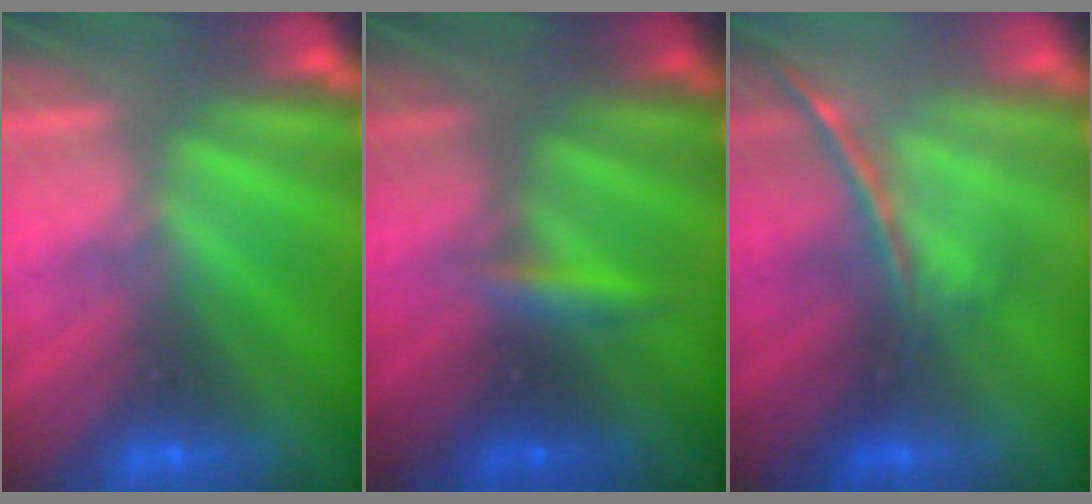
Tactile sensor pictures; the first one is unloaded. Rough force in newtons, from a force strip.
{"total": 2.3}
{"total": 1.7}